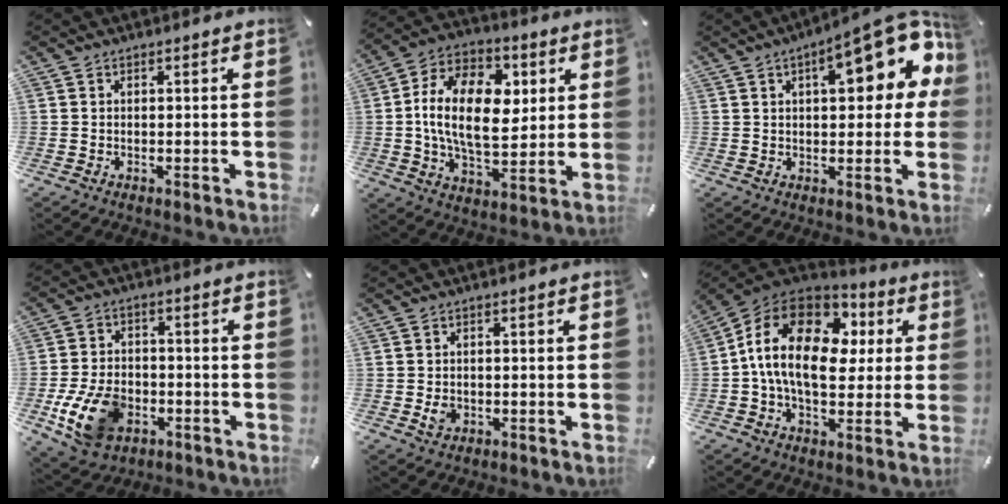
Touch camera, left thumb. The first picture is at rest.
{"total": 18.3, "force": [2.3, 11.3, 14.2], "torque": [-0.270, 0.006, 0.036]}
{"total": 17.4, "force": [6.2, 7.1, 14.6], "torque": [-0.180, -0.021, 0.094]}
{"total": 12.7, "force": [-4.5, 8.7, 8.1], "torque": [-0.166, 0.014, -0.076]}
{"total": 2.6, "force": [-0.5, 2.0, 1.5], "torque": [-0.035, 0.002, -0.011]}
{"total": 19.8, "force": [2.4, 12.8, 14.9], "torque": [-0.293, 0.009, 0.039]}